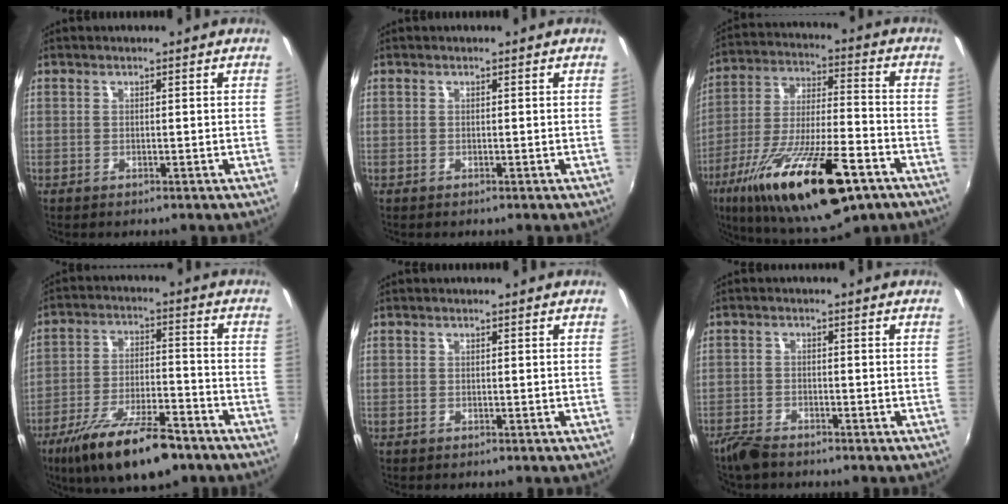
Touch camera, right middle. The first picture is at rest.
{"total": 0.0}
{"total": 25.2, "force": [-13.8, 7.3, 19.8], "torque": [-0.365, -0.057, -0.229]}
{"total": 17.0, "force": [-11.9, 5.3, 11.0], "torque": [-0.212, -0.026, -0.196]}
{"total": 0.0}
{"total": 4.4, "force": [-4.0, 1.3, 1.5], "torque": [-0.049, -0.013, -0.081]}